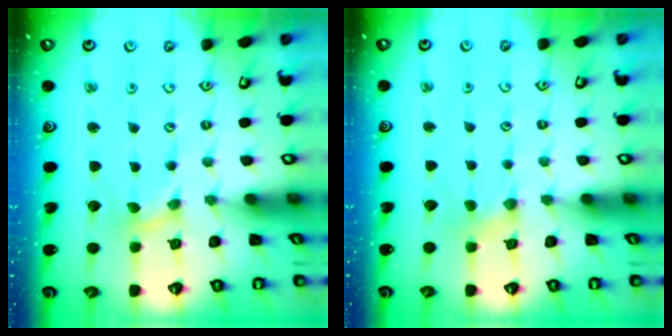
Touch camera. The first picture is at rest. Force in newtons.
{"total": 2.1, "press": 2.1, "slide": 0.4}